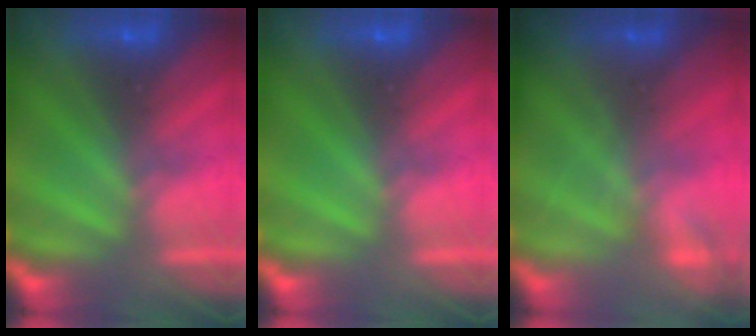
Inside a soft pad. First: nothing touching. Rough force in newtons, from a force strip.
{"total": 0.0}
{"total": 1.9}